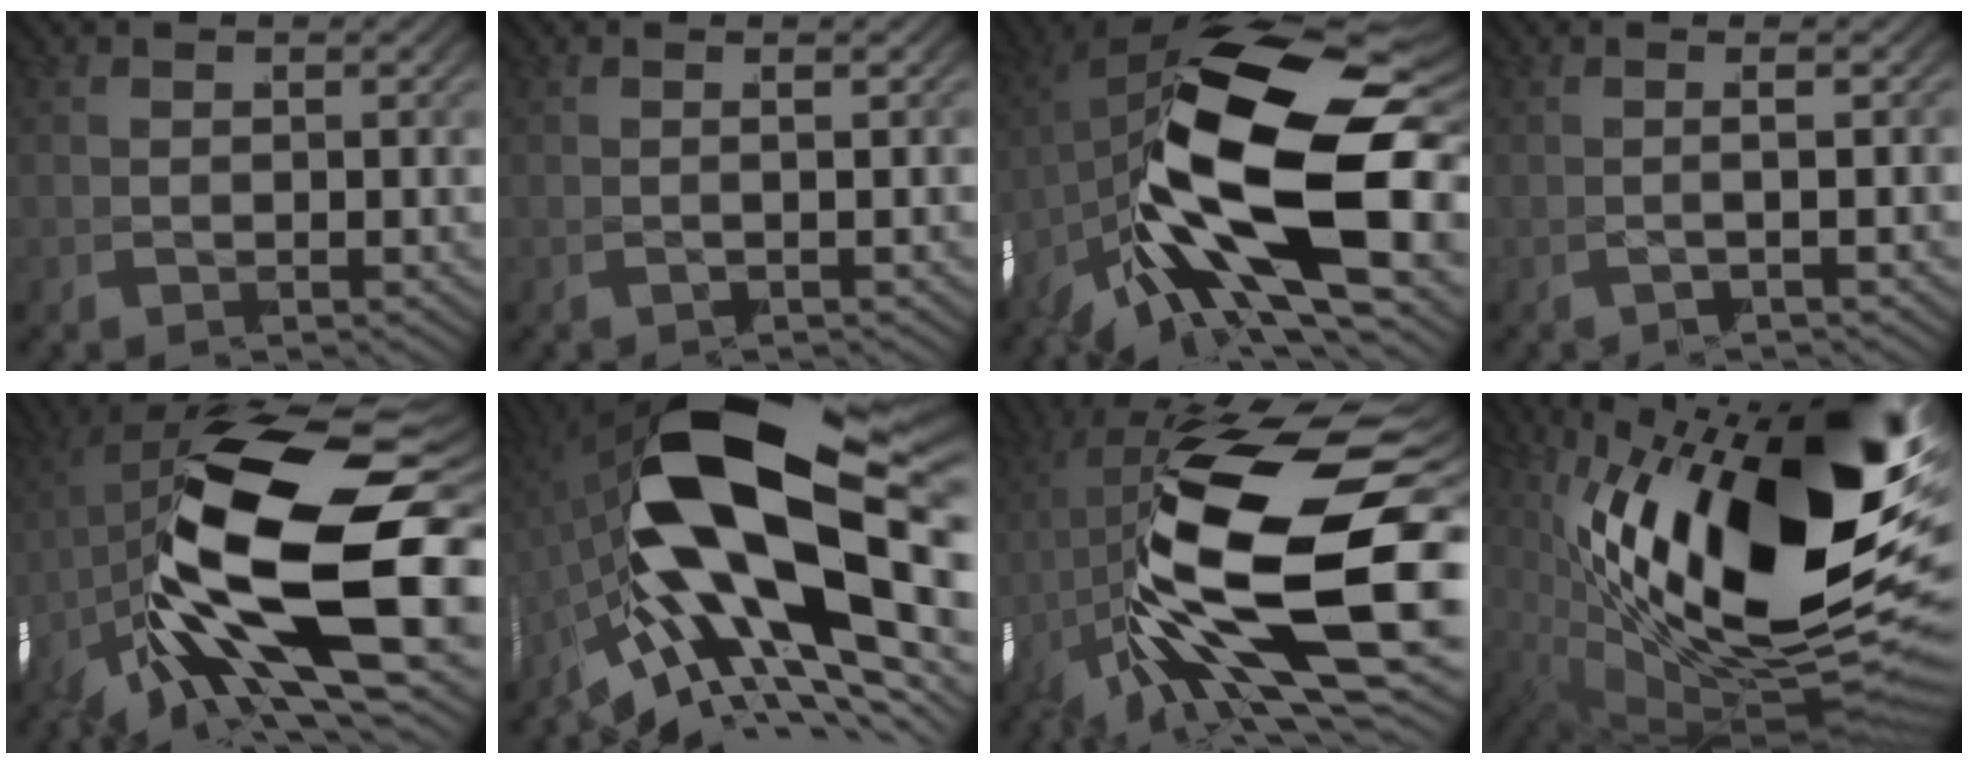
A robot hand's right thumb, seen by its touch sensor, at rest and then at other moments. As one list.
[{"total": 1.4, "force": [0.4, 0.0, 1.4], "torque": [-0.018, 0.010, 0.000]}, {"total": 20.2, "force": [-1.2, 10.7, 17.1], "torque": [-0.300, -0.018, -0.012]}, {"total": 1.9, "force": [0.1, -0.2, 1.9], "torque": [-0.026, 0.017, -0.010]}, {"total": 18.8, "force": [-1.0, 8.7, 16.6], "torque": [-0.295, -0.005, -0.007]}, {"total": 17.9, "force": [-0.2, 8.8, 15.7], "torque": [-0.319, -0.025, 0.008]}, {"total": 20.7, "force": [0.0, 9.4, 18.5], "torque": [-0.325, -0.005, 0.006]}, {"total": 23.9, "force": [0.2, 11.8, 20.8], "torque": [-0.358, -0.046, 0.035]}]